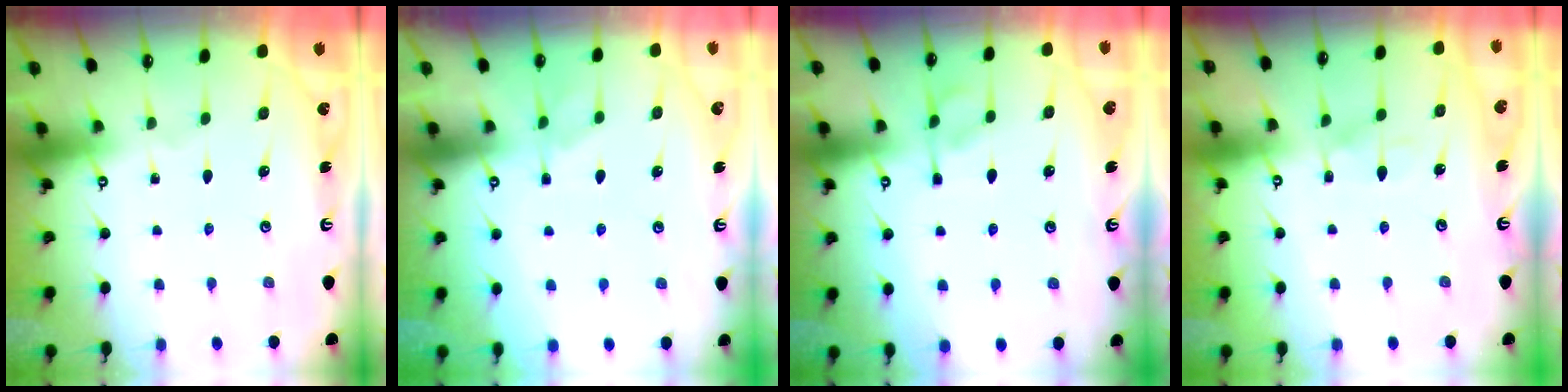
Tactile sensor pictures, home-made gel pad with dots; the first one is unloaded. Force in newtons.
{"total": 1.5, "press": 1.1, "slide": 1.0}
{"total": 5.4, "press": 5.3, "slide": 0.7}
{"total": 5.8, "press": 5.8, "slide": 0.4}